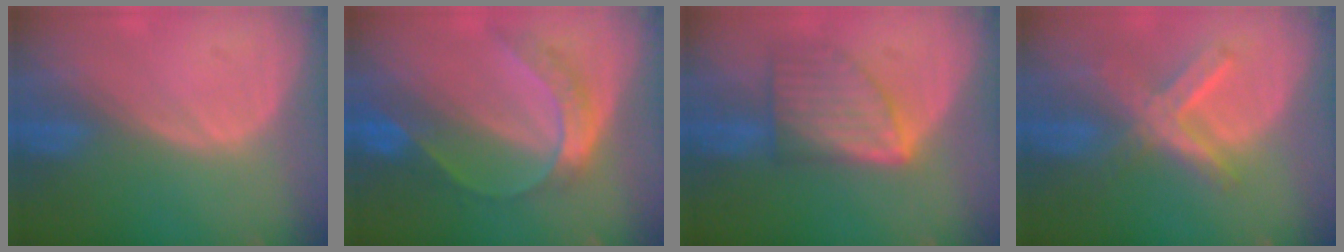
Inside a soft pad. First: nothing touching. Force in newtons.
{"total": 7.6, "press": 6.4, "slide": 4.2}
{"total": 7.6, "press": 7.6, "slide": 0.3}
{"total": 7.6, "press": 6.5, "slide": 3.8}